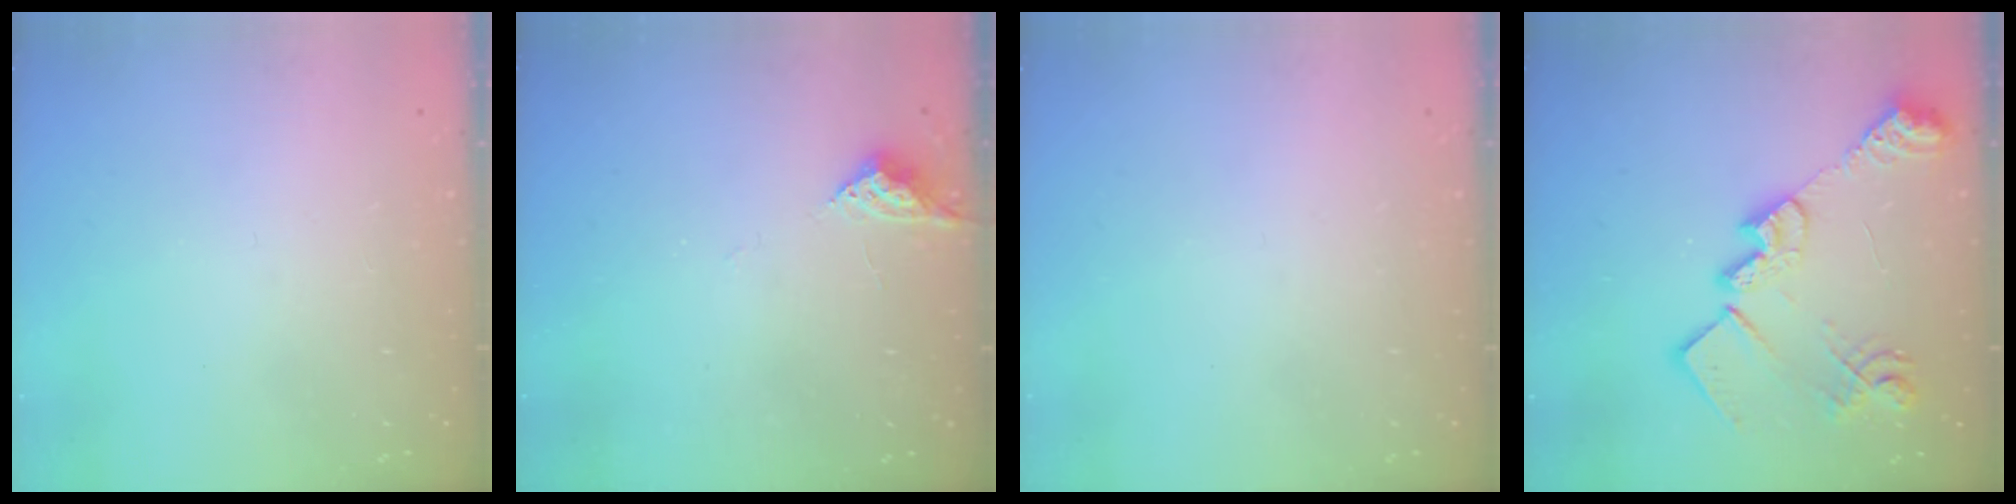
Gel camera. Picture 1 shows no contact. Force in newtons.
{"total": 4.2, "press": 4.2, "slide": 0.6}
{"total": 0.0}
{"total": 21.1, "press": 21.1, "slide": 1.0}